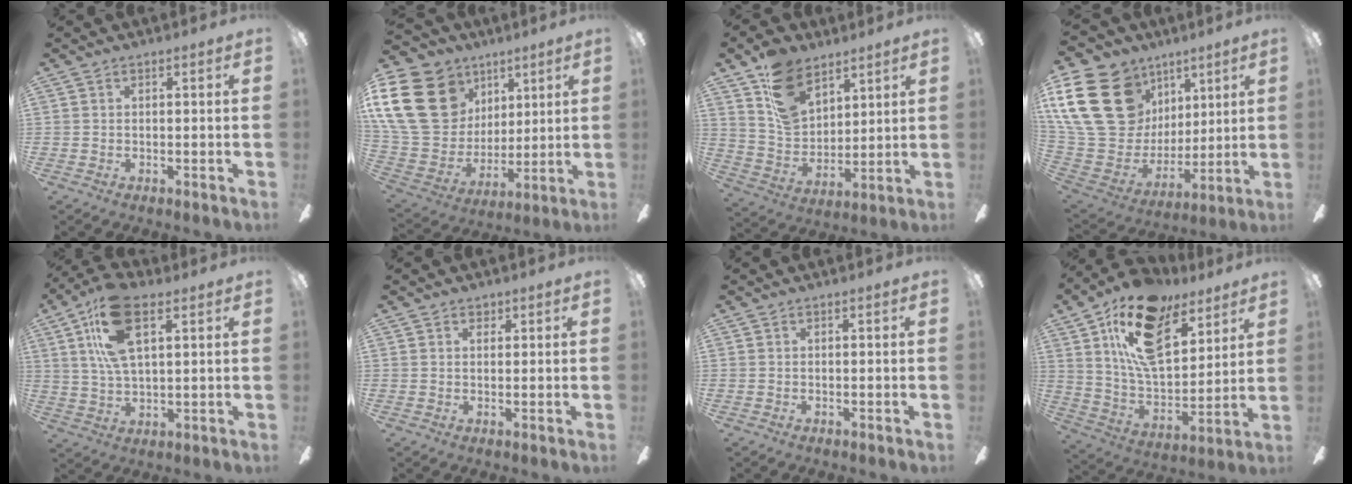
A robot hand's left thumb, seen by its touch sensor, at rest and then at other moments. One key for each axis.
{"total": 24.6, "fx": 9.8, "fy": 18.7, "fz": 12.7, "tx": -0.276, "ty": -0.028, "tz": 0.197}
{"total": 14.3, "fx": 8.9, "fy": 9.1, "fz": 6.4, "tx": -0.124, "ty": -0.037, "tz": 0.177}
{"total": 26.7, "fx": 10.2, "fy": 20.0, "fz": 14.4, "tx": -0.298, "ty": -0.042, "tz": 0.214}
{"total": 16.0, "fx": 7.2, "fy": 7.3, "fz": 12.3, "tx": -0.238, "ty": -0.001, "tz": 0.128}
{"total": 1.7, "fx": 1.1, "fy": 1.1, "fz": 0.8, "tx": -0.008, "ty": -0.001, "tz": 0.019}
{"total": 0.0}
{"total": 21.2, "fx": 11.9, "fy": 11.0, "fz": 13.6, "tx": -0.251, "ty": -0.053, "tz": 0.209}